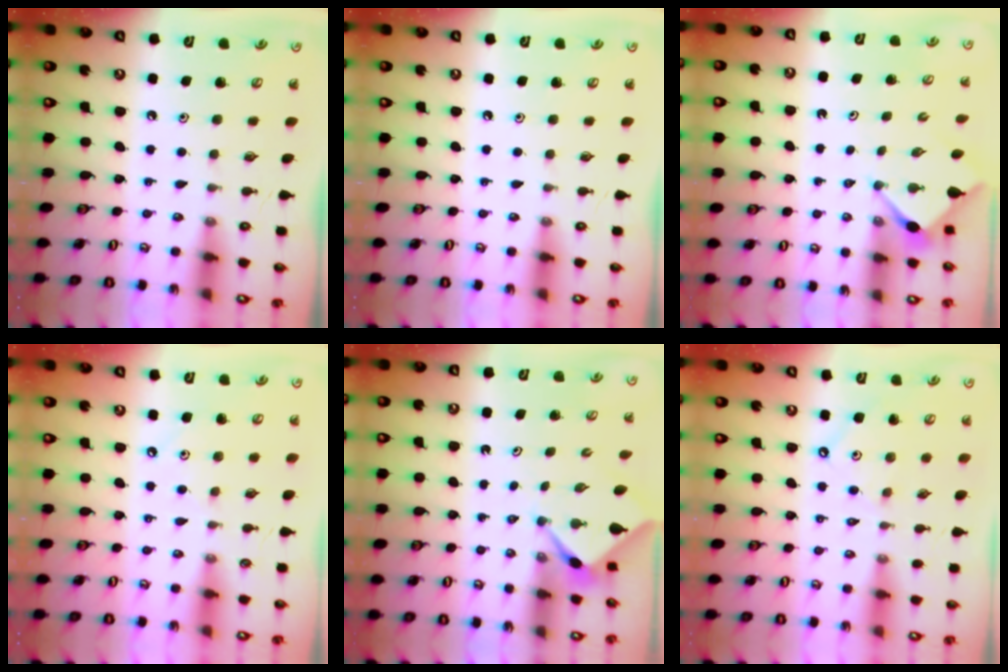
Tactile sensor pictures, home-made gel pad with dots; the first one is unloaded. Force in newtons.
{"total": 0.0}
{"total": 2.9, "press": 2.9, "slide": 0.4}
{"total": 3.0, "press": 3.0, "slide": 0.4}
{"total": 2.3, "press": 2.3, "slide": 0.3}
{"total": 2.3, "press": 2.3, "slide": 0.2}